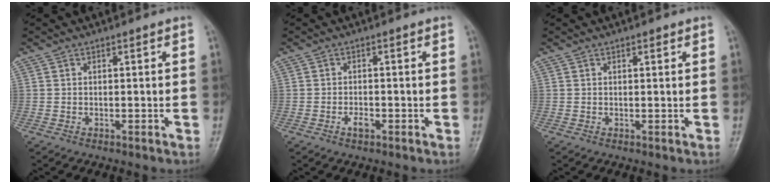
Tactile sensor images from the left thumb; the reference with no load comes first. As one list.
[{"total": 1.8, "force": [-0.9, 0.9, 1.3], "torque": [-0.023, 0.007, -0.015]}, {"total": 0.8, "force": [0.5, 0.2, 0.6], "torque": [-0.009, -0.002, 0.008]}]